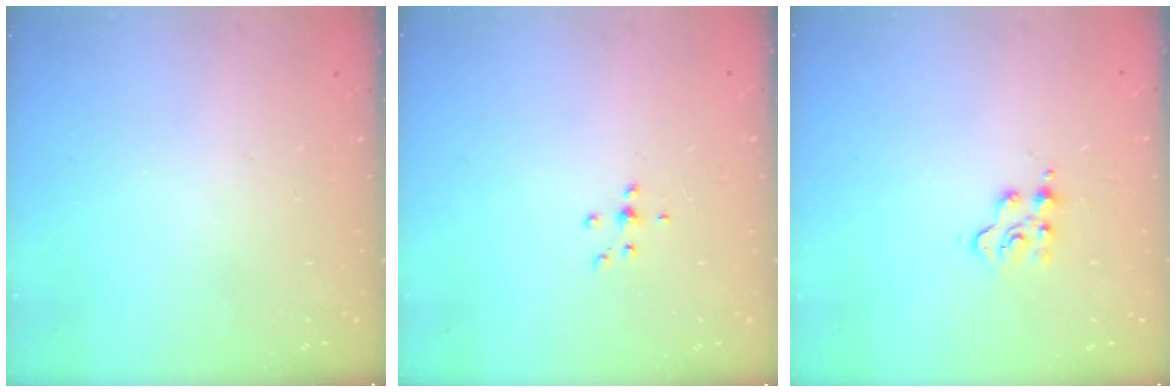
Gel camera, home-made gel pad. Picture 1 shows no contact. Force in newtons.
{"total": 3.9, "press": 3.9, "slide": 0.6}
{"total": 4.5, "press": 4.5, "slide": 0.4}